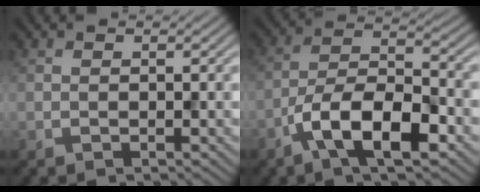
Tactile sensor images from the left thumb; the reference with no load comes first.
{"total": 10.4, "force": [-5.6, 3.8, 7.9], "torque": [-0.137, 0.002, -0.115]}